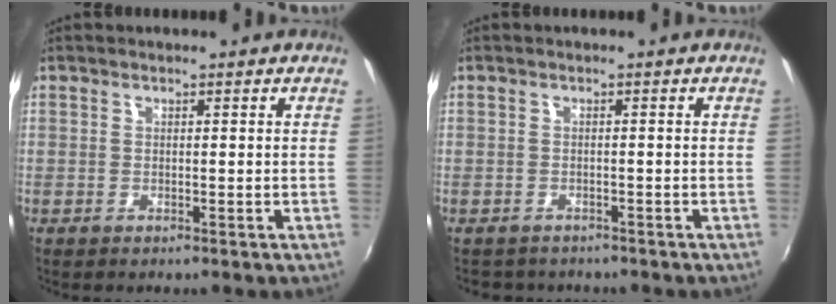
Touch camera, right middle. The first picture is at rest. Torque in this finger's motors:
{"motor_torque": [0.00, -0.04, 0.00, 0.00]}